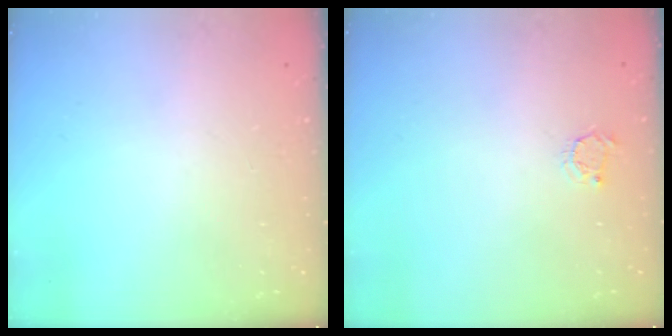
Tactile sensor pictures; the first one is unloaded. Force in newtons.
{"total": 2.9, "press": 2.8, "slide": 0.4}